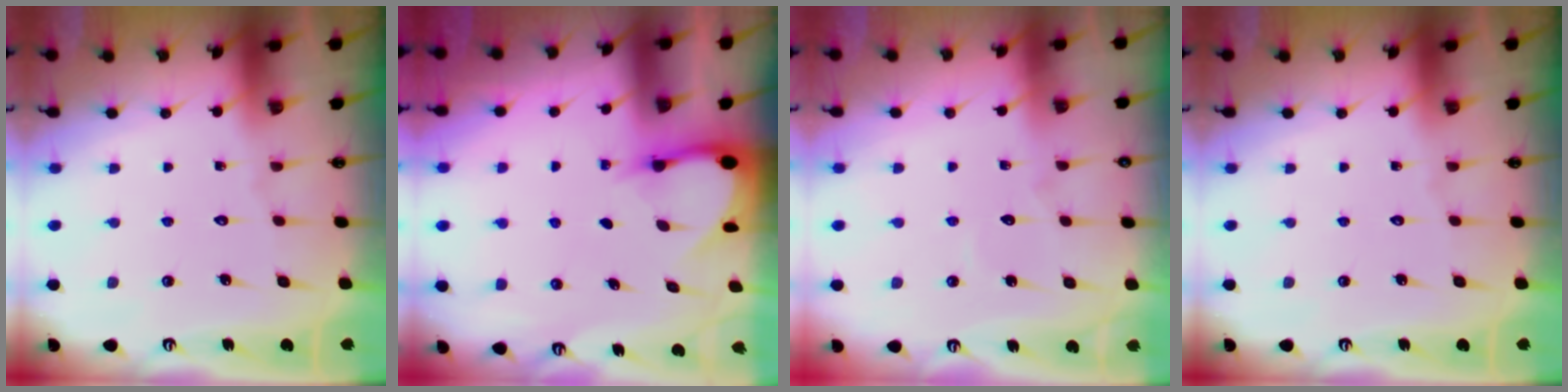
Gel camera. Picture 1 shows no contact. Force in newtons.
{"total": 3.5, "press": 3.5, "slide": 0.2}
{"total": 3.2, "press": 3.2, "slide": 0.2}
{"total": 0.0}